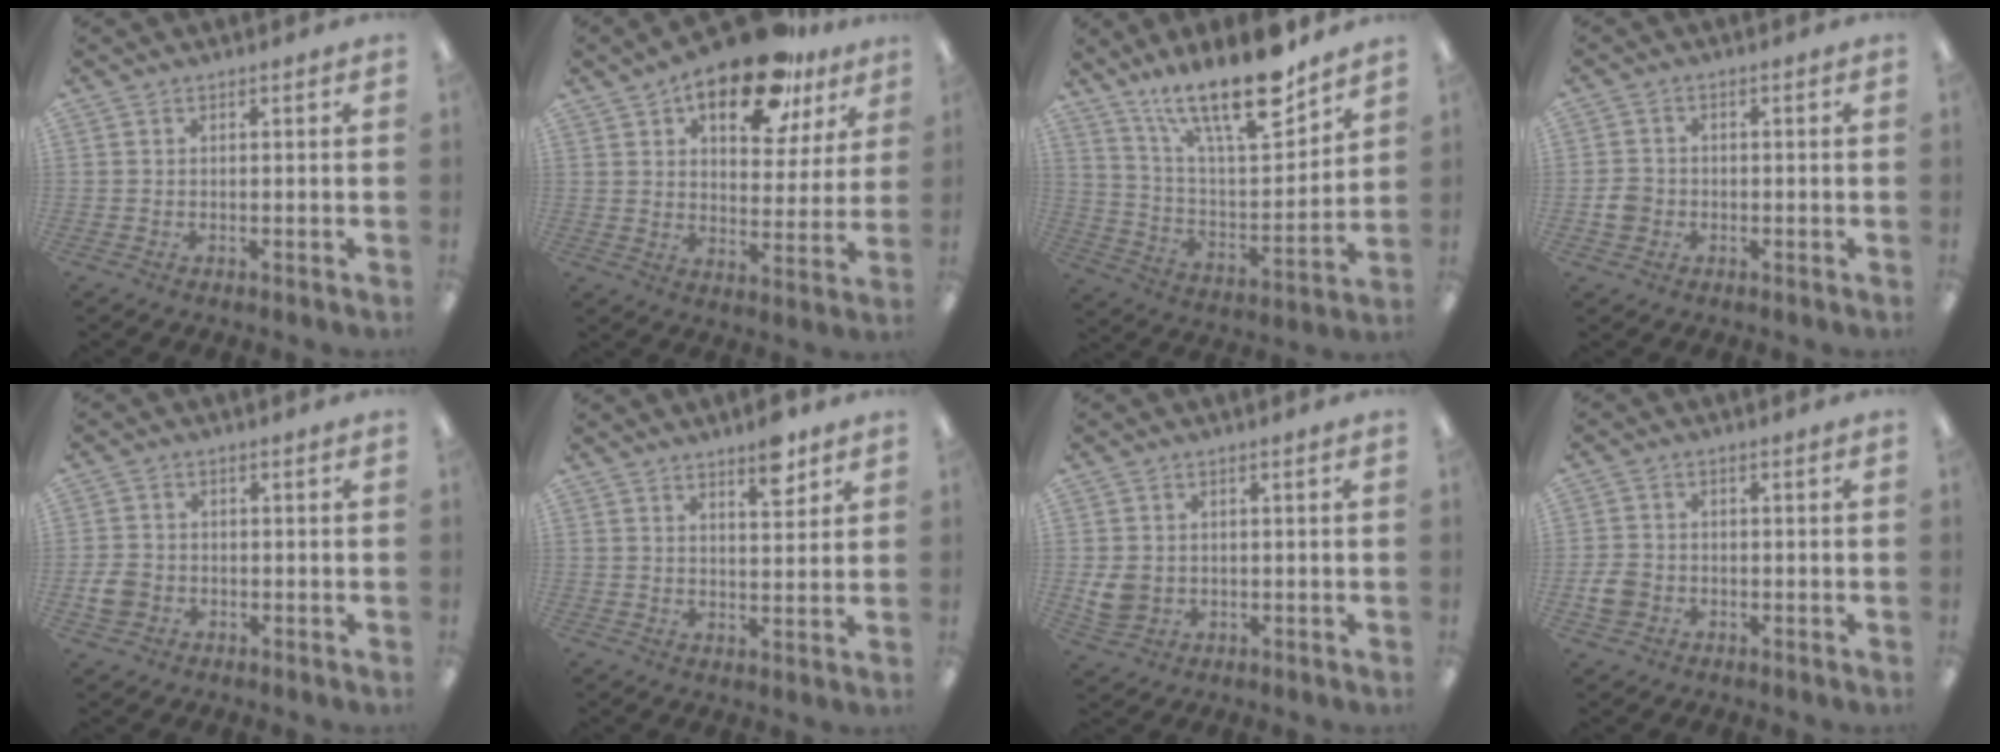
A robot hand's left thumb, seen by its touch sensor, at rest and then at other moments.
{"total": 18.9, "force": [12.3, 8.4, 11.6], "torque": [-0.166, -0.058, 0.202]}
{"total": 20.8, "force": [15.3, 5.6, 13.0], "torque": [-0.224, -0.099, 0.260]}
{"total": 3.7, "force": [-1.0, 3.3, 1.4], "torque": [-0.022, 0.006, -0.017]}
{"total": 4.4, "force": [-1.3, 3.7, 2.0], "torque": [-0.044, 0.004, -0.023]}
{"total": 6.9, "force": [5.1, 2.2, 4.1], "torque": [-0.044, -0.031, 0.080]}
{"total": 4.9, "force": [0.2, 4.3, 2.3], "torque": [-0.034, 0.001, 0.006]}
{"total": 4.5, "force": [-1.4, 3.7, 2.0], "torque": [-0.044, 0.006, -0.026]}